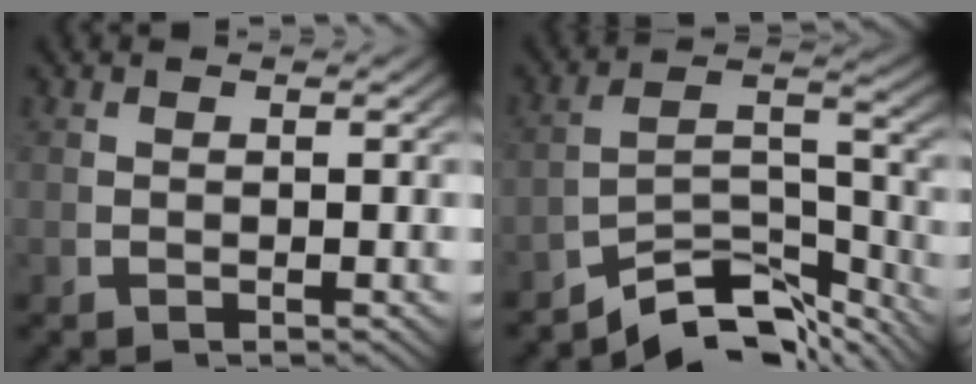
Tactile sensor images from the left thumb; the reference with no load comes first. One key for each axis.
{"total": 9.5, "fx": -5.6, "fy": 4.7, "fz": 6.1, "tx": -0.109, "ty": -0.035, "tz": -0.075}